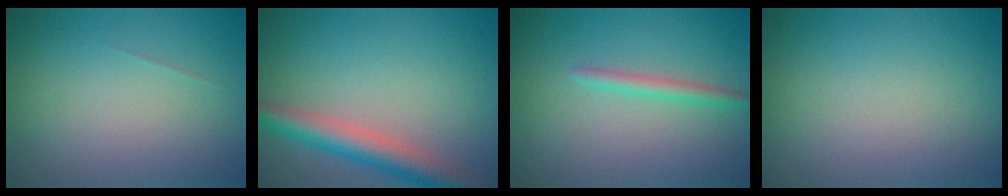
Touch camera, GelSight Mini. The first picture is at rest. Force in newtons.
{"total": 4.6, "press": 4.6, "slide": 0.2}
{"total": 1.4, "press": 1.4, "slide": 0.0}
{"total": 0.0}